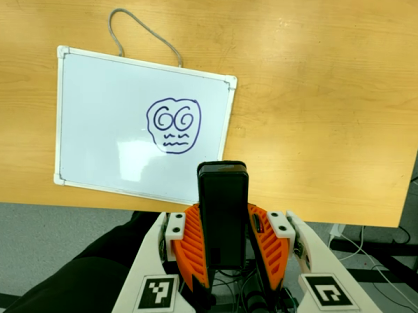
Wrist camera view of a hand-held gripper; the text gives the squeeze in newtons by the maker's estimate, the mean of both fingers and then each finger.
{"total": 5.0, "left": 3.7, "right": 6.3}